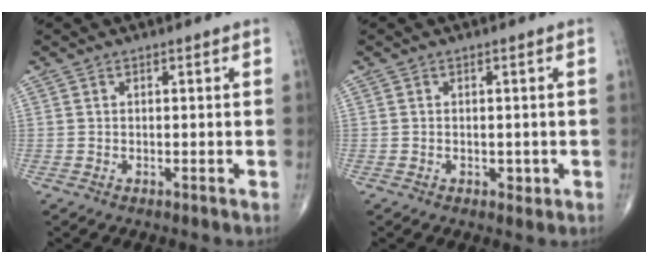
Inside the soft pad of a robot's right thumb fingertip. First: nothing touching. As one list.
[{"total": 1.6, "force": [-0.4, 1.1, 1.0], "torque": [-0.006, -0.002, -0.003]}]